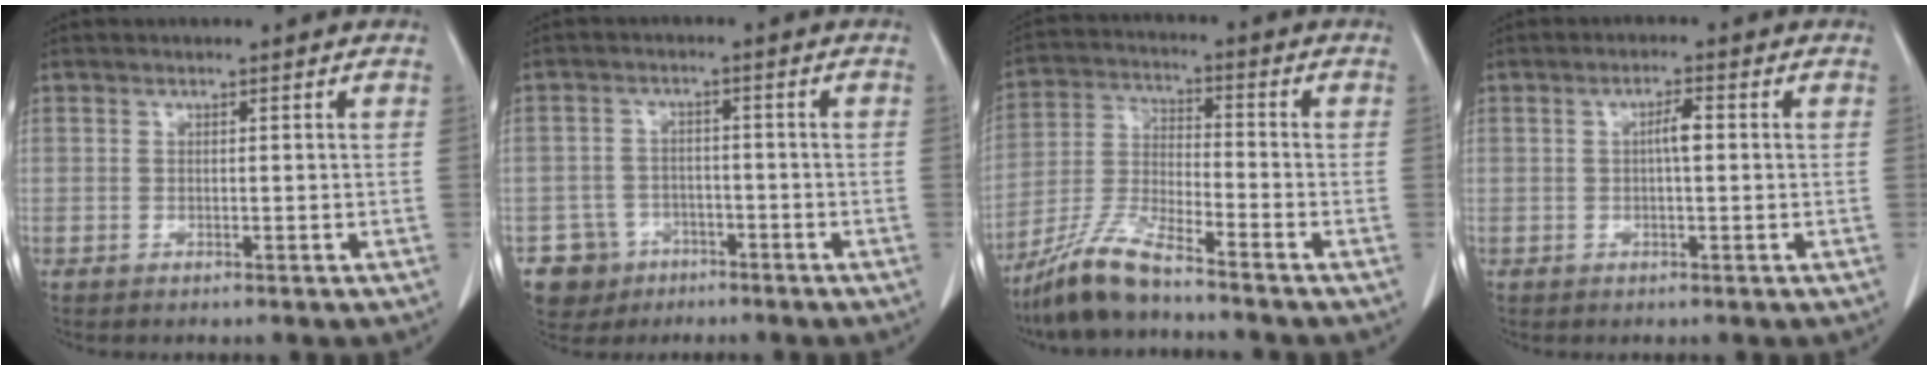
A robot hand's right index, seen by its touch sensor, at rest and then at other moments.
{"total": 6.2, "force": [-3.4, 5.1, 0.3], "torque": [-0.006, 0.009, -0.052]}
{"total": 9.5, "force": [-7.8, 0.7, 5.4], "torque": [-0.117, -0.020, -0.158]}
{"total": 2.6, "force": [0.1, 0.4, 2.5], "torque": [-0.044, 0.004, 0.001]}